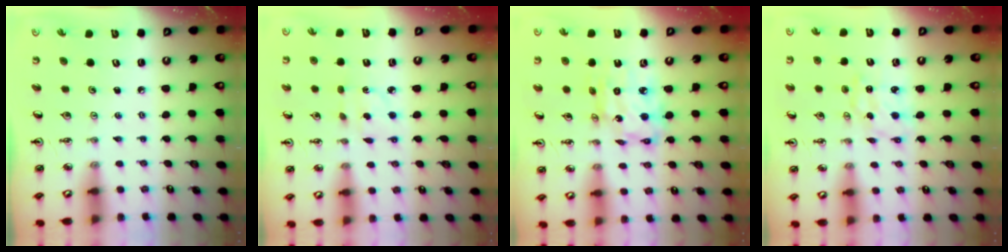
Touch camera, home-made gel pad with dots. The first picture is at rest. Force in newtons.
{"total": 2.4, "press": 2.2, "slide": 0.8}
{"total": 12.2, "press": 12.1, "slide": 1.6}
{"total": 1.7, "press": 1.7, "slide": 0.1}